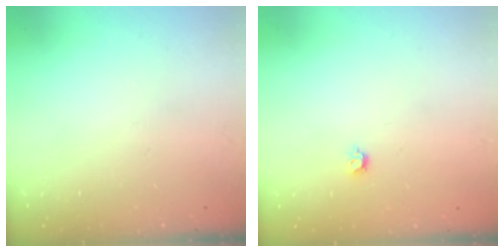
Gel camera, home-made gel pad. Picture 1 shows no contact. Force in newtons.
{"total": 3.7, "press": 3.6, "slide": 0.7}